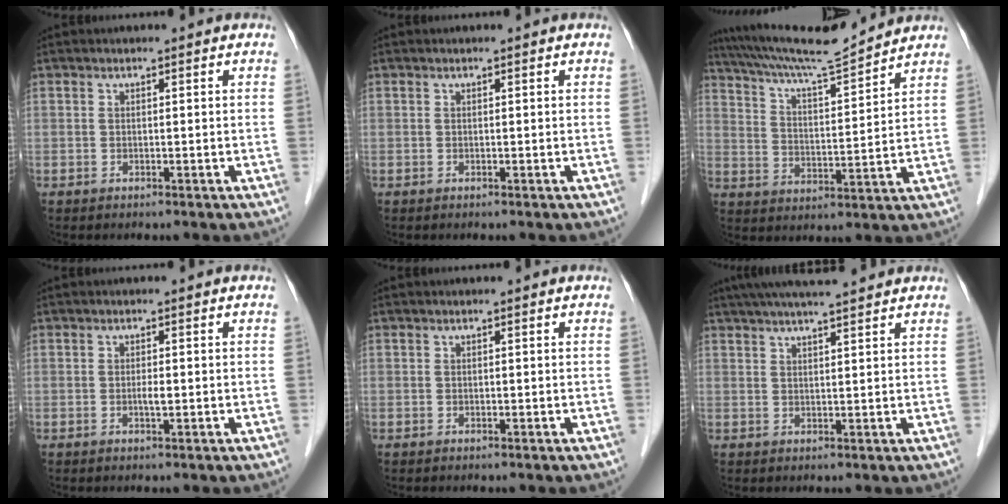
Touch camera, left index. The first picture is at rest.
{"total": 0.0}
{"total": 12.9, "force": [12.1, -0.8, 4.3], "torque": [-0.086, 0.004, 0.203]}
{"total": 1.1, "force": [-0.2, 0.2, 1.1], "torque": [-0.022, -0.002, -0.004]}
{"total": 0.0}
{"total": 9.8, "force": [8.5, 0.4, 5.0], "torque": [-0.082, 0.032, 0.122]}